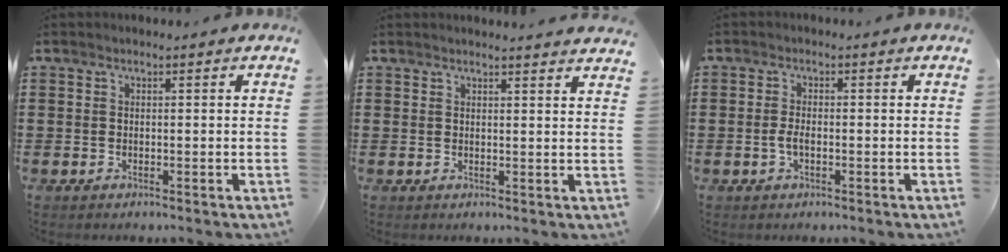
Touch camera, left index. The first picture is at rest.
{"total": 1.9, "force": [1.8, -0.3, 0.4], "torque": [-0.011, -0.004, 0.035]}
{"total": 2.2, "force": [-0.6, 0.9, 1.9], "torque": [-0.051, -0.004, -0.016]}